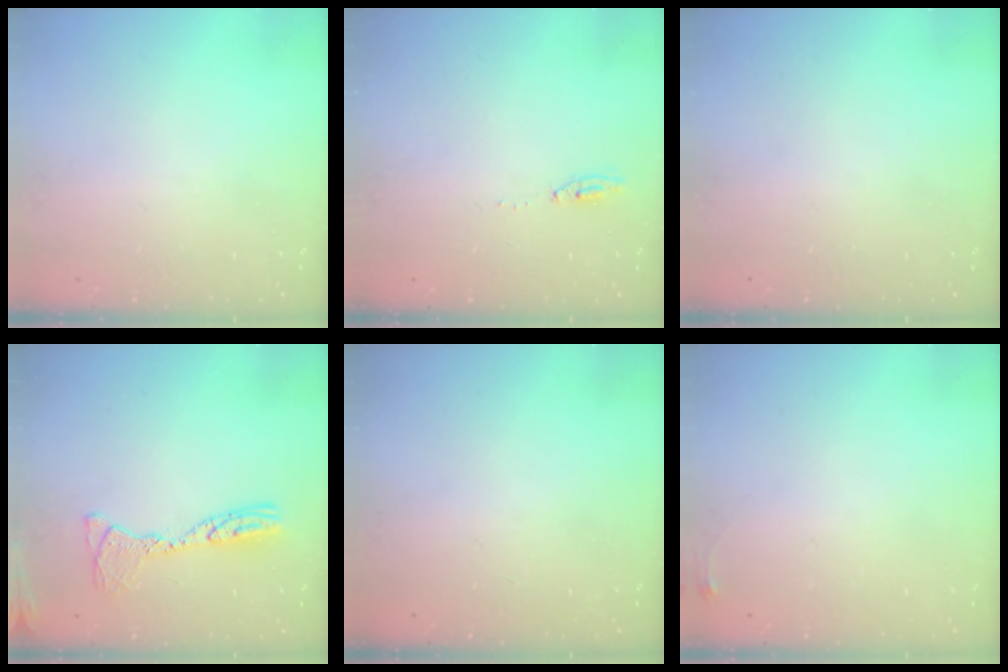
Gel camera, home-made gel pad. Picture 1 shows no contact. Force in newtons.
{"total": 4.1, "press": 4.1, "slide": 0.4}
{"total": 0.0}
{"total": 12.2, "press": 12.1, "slide": 1.3}
{"total": 0.9, "press": 0.0, "slide": 0.9}
{"total": 3.4, "press": 3.4, "slide": 0.5}